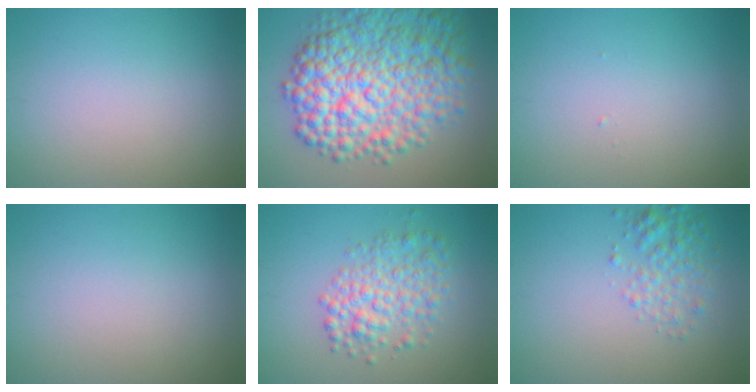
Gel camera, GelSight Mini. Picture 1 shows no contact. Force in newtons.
{"total": 11.2, "press": 11.2, "slide": 0.2}
{"total": 0.0}
{"total": 0.0}
{"total": 3.9, "press": 3.9, "slide": 0.2}
{"total": 2.6, "press": 2.6, "slide": 0.1}